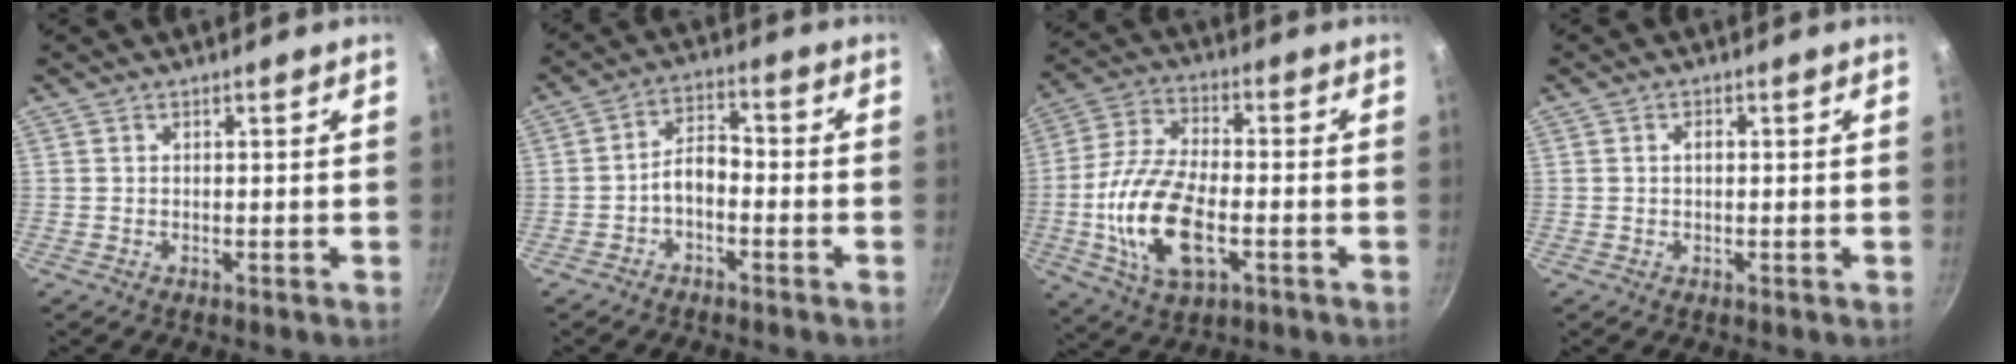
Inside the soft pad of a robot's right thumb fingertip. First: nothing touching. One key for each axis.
{"total": 5.6, "fx": -1.9, "fy": 3.4, "fz": 4.1, "tx": -0.061, "ty": 0.034, "tz": -0.043}
{"total": 16.6, "fx": -3.9, "fy": 8.4, "fz": 13.8, "tx": -0.275, "ty": 0.017, "tz": -0.068}
{"total": 1.5, "fx": 0.1, "fy": 0.9, "fz": 1.1, "tx": -0.016, "ty": 0.004, "tz": 0.000}